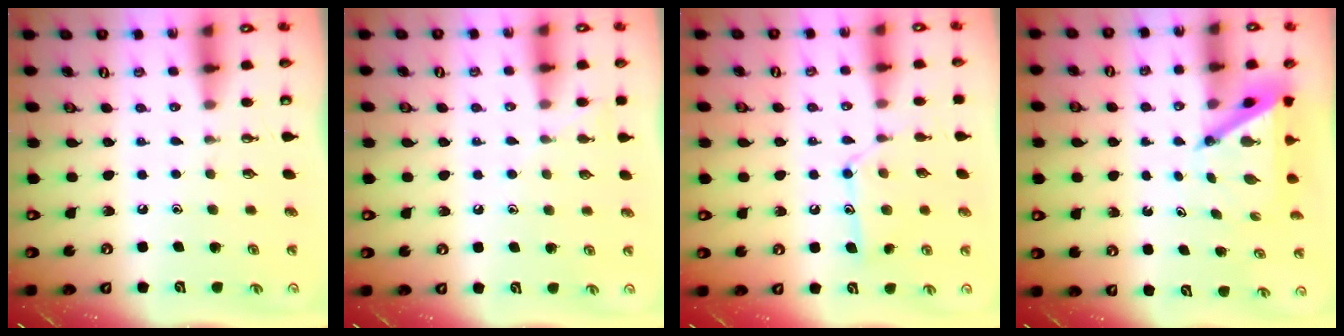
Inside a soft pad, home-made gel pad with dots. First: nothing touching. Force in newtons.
{"total": 5.2, "press": 5.2, "slide": 0.5}
{"total": 12.0, "press": 12.0, "slide": 0.5}
{"total": 4.4, "press": 4.3, "slide": 0.4}